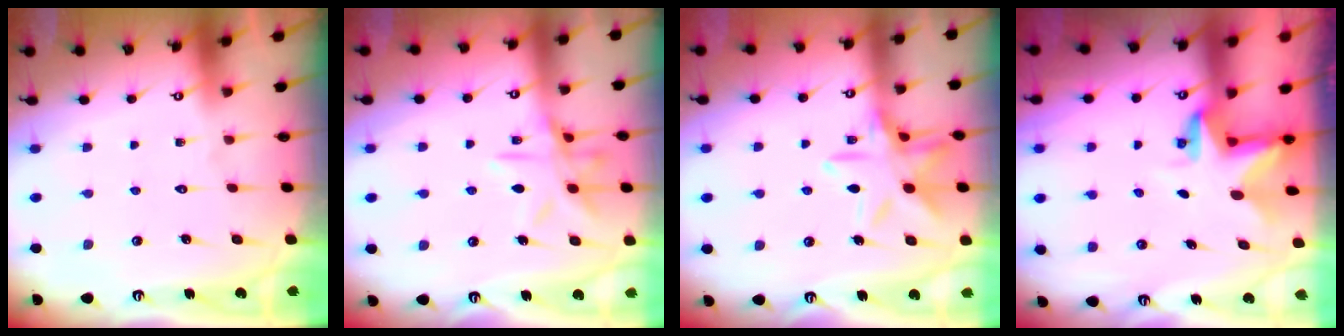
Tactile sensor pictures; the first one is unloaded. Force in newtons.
{"total": 12.2, "press": 12.1, "slide": 0.9}
{"total": 13.5, "press": 13.4, "slide": 1.0}
{"total": 3.3, "press": 3.3, "slide": 0.2}